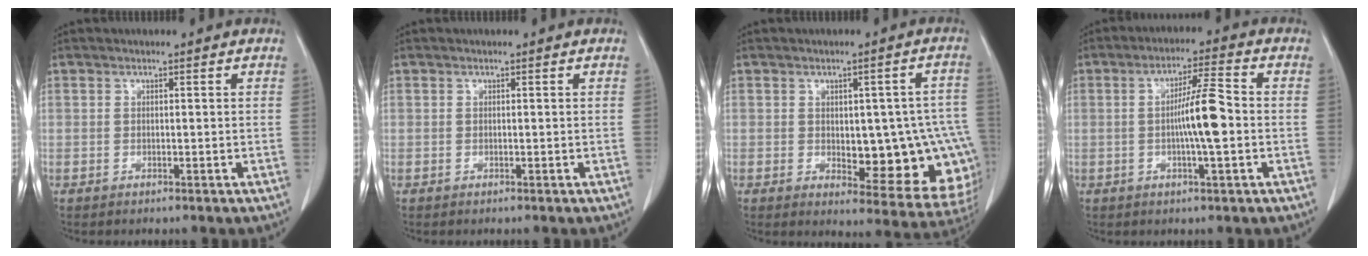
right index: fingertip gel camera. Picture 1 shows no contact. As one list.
[{"total": 0.0}, {"total": 15.6, "force": [-2.1, 6.3, 14.1], "torque": [-0.120, 0.020, -0.003]}, {"total": 7.4, "force": [-0.7, 0.2, 7.4], "torque": [-0.132, 0.005, -0.015]}]